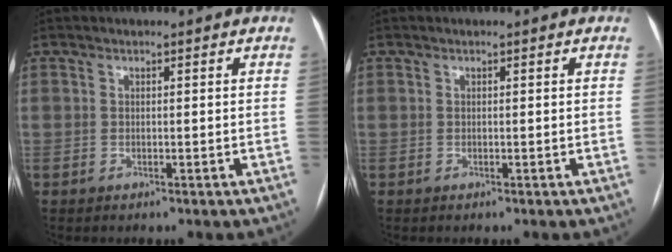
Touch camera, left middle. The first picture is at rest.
{"total": 0.0}